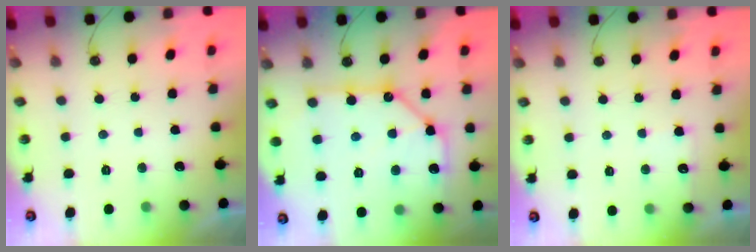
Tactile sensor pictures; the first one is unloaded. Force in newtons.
{"total": 15.2, "press": 15.0, "slide": 1.8}
{"total": 4.7, "press": 4.7, "slide": 0.6}